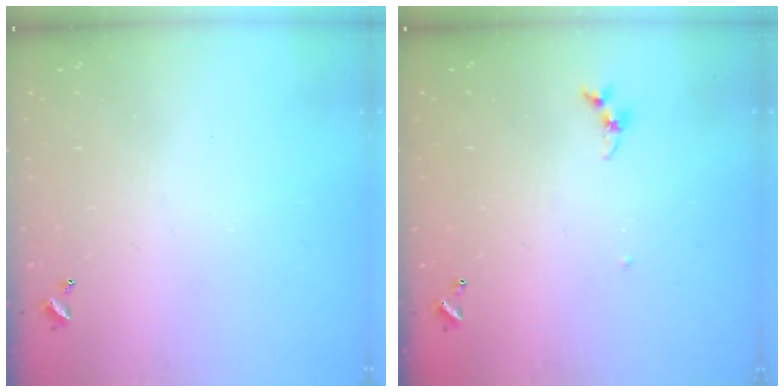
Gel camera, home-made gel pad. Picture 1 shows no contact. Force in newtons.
{"total": 3.8, "press": 3.8, "slide": 0.3}